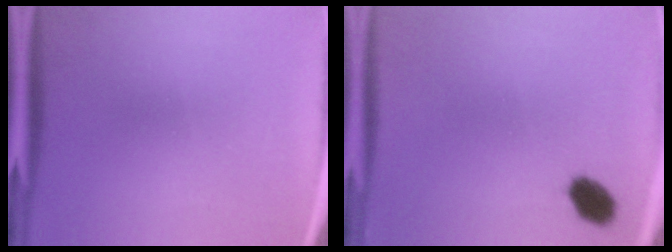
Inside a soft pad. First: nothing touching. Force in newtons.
{"total": 4.6}